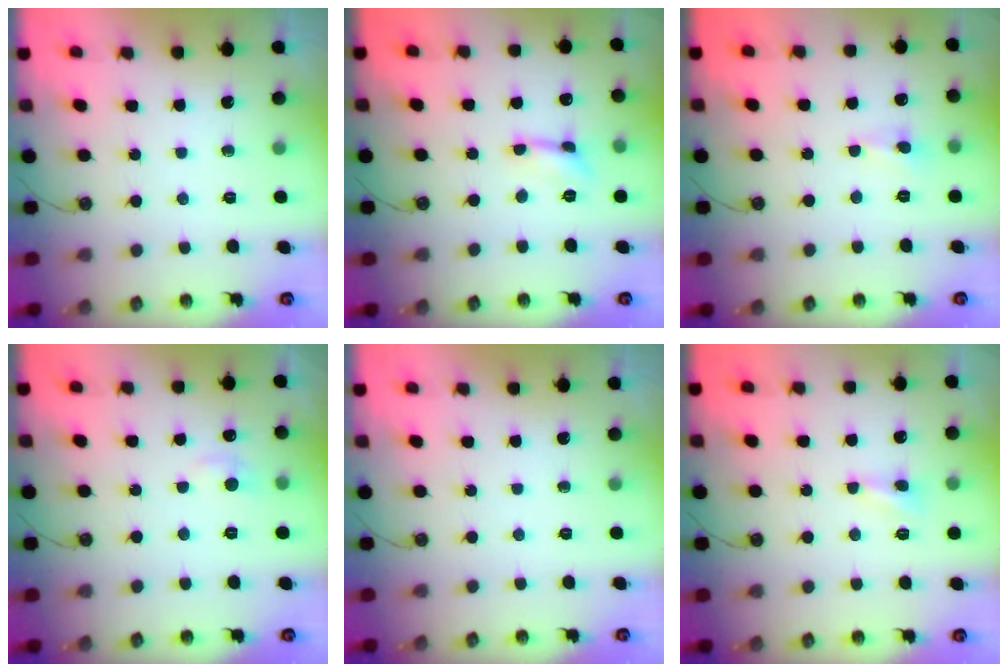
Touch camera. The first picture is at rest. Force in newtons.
{"total": 1.1, "press": 1.1, "slide": 0.3}
{"total": 1.2, "press": 1.1, "slide": 0.6}
{"total": 0.9, "press": 0.5, "slide": 0.8}
{"total": 0.0}
{"total": 2.4, "press": 2.3, "slide": 0.4}